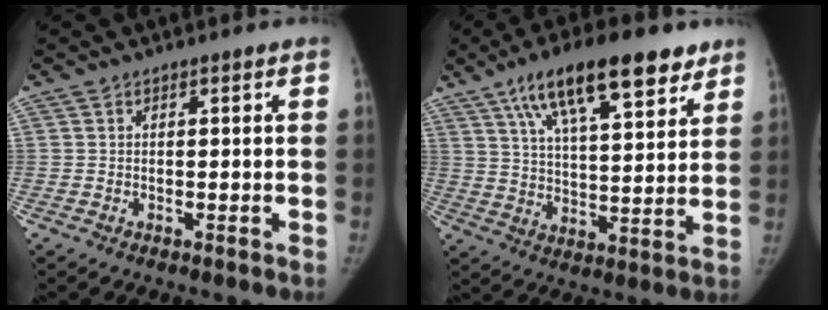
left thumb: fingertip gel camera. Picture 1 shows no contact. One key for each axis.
{"total": 19.4, "fx": 11.5, "fy": 6.9, "fz": 14.0, "tx": -0.197, "ty": -0.023, "tz": 0.189}